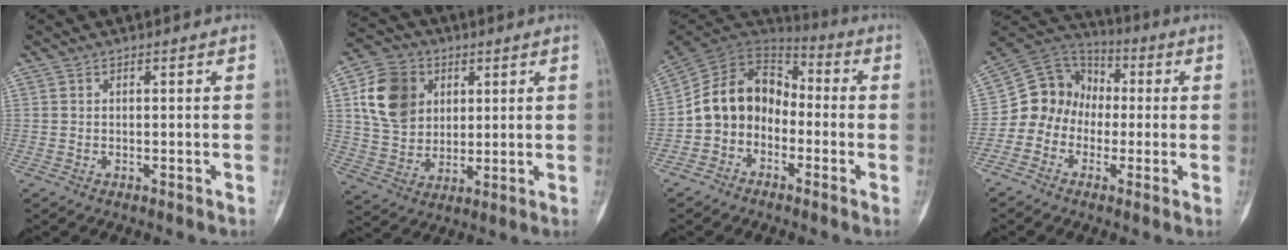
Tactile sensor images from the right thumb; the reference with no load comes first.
{"total": 13.6, "force": [4.1, 10.8, 7.3], "torque": [-0.111, -0.004, 0.075]}
{"total": 13.1, "force": [-2.9, 10.6, 7.1], "torque": [-0.104, 0.064, -0.070]}
{"total": 11.4, "force": [-1.8, 10.3, 4.5], "torque": [-0.048, 0.057, -0.047]}